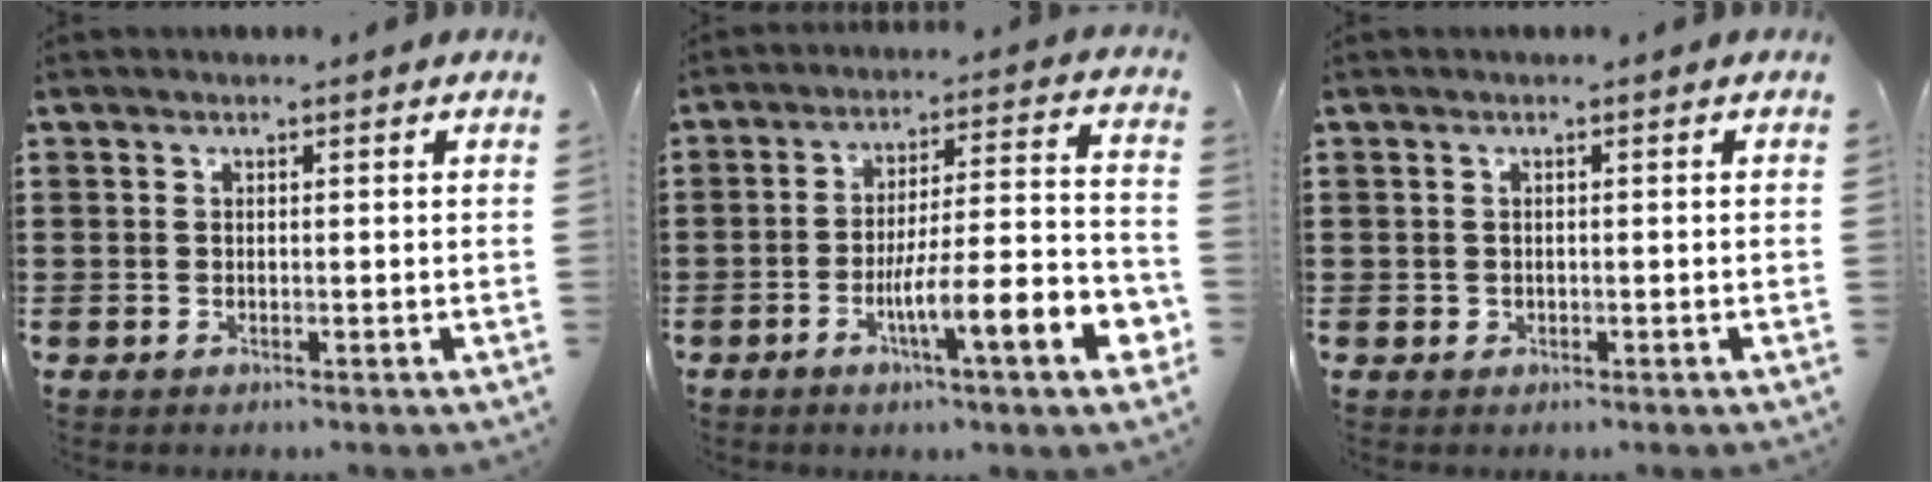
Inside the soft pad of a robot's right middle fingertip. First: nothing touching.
{"total": 10.0, "force": [-4.8, 0.7, 8.8], "torque": [-0.145, -0.020, -0.088]}
{"total": 0.5, "force": [0.0, 0.5, 0.1], "torque": [-0.003, 0.004, -0.001]}